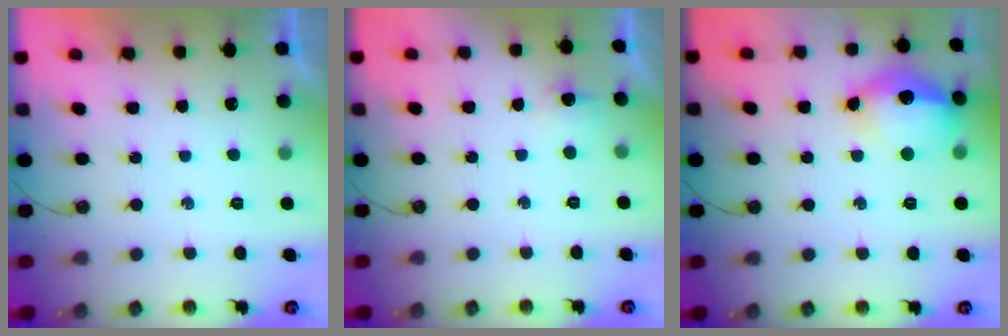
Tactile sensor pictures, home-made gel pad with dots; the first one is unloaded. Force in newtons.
{"total": 5.4, "press": 5.3, "slide": 1.3}
{"total": 15.9, "press": 15.7, "slide": 1.9}